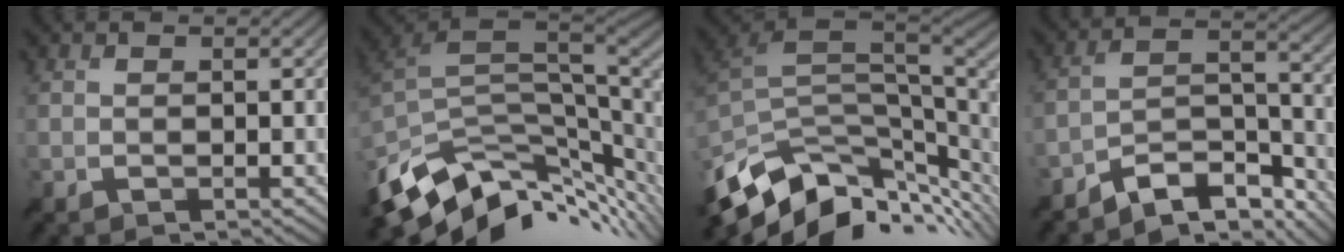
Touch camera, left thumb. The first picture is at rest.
{"total": 12.1, "force": [-3.9, 6.5, 9.5], "torque": [-0.201, -0.030, -0.057]}
{"total": 13.0, "force": [-4.5, 7.4, 9.8], "torque": [-0.209, -0.034, -0.068]}
{"total": 9.0, "force": [-7.5, 2.8, 4.2], "torque": [-0.060, 0.004, -0.144]}